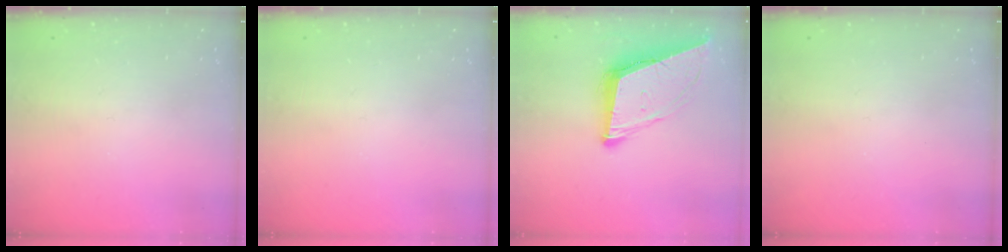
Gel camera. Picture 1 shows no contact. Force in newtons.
{"total": 0.0}
{"total": 11.8, "press": 11.2, "slide": 3.8}
{"total": 0.0}